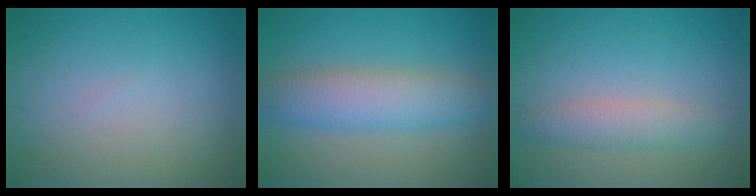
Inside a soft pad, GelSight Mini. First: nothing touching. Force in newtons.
{"total": 5.7, "press": 5.6, "slide": 0.3}
{"total": 2.5, "press": 2.5, "slide": 0.1}